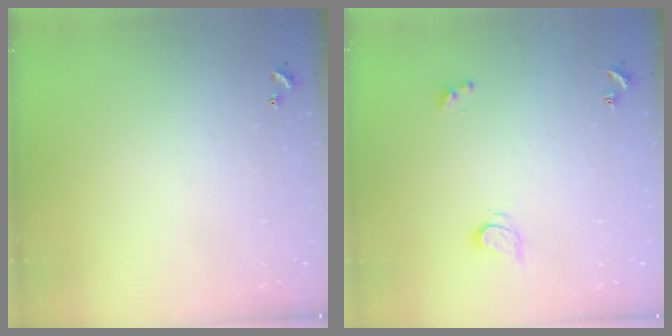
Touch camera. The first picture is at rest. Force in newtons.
{"total": 2.9, "press": 2.9, "slide": 0.5}